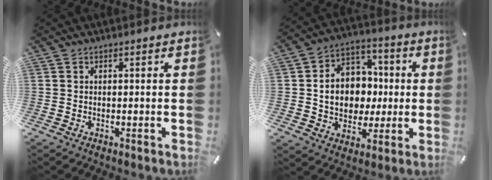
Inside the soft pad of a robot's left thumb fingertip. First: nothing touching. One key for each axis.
{"total": 12.9, "fx": -0.5, "fy": 11.1, "fz": 6.5, "tx": -0.115, "ty": 0.017, "tz": 0.000}